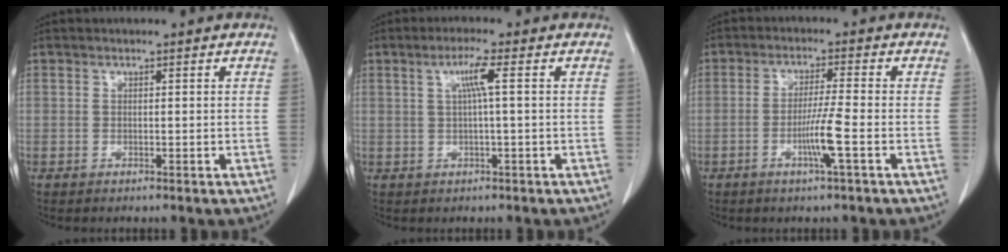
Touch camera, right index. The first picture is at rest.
{"total": 3.5, "force": [0.8, -0.5, 3.4], "torque": [-0.070, 0.006, 0.016]}
{"total": 5.1, "force": [-1.7, -0.8, 4.7], "torque": [-0.089, -0.007, -0.032]}